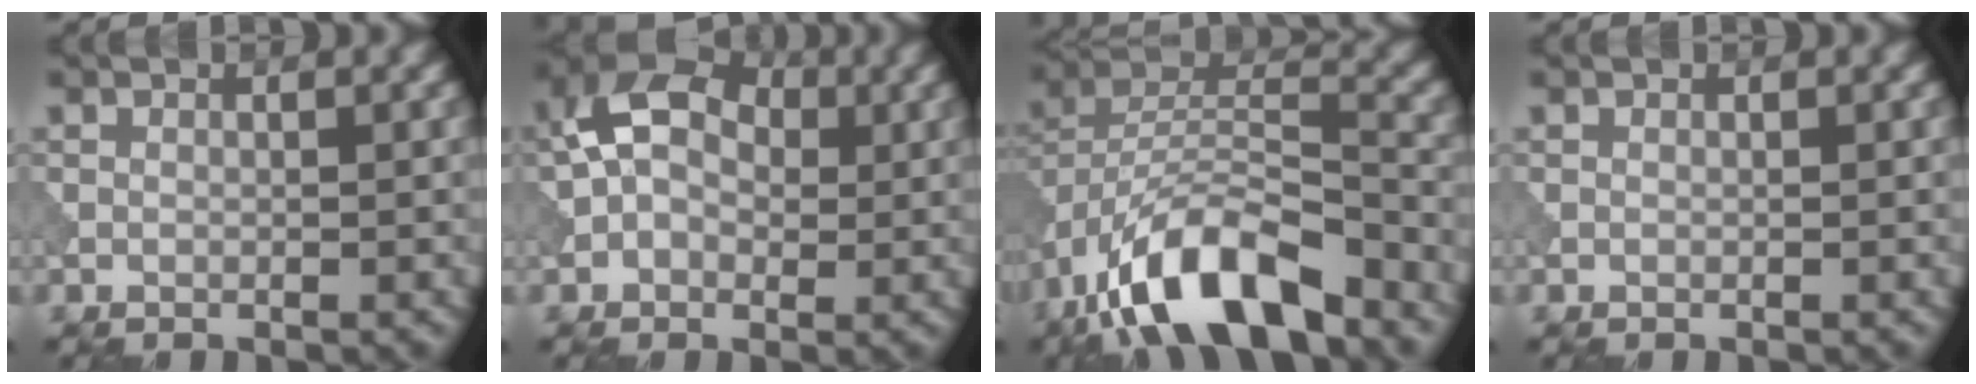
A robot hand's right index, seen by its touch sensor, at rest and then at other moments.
{"total": 7.6, "force": [1.1, 5.3, 5.4], "torque": [-0.099, 0.030, 0.001]}
{"total": 11.3, "force": [-7.5, 4.0, 7.4], "torque": [-0.128, 0.011, -0.147]}
{"total": 0.0}